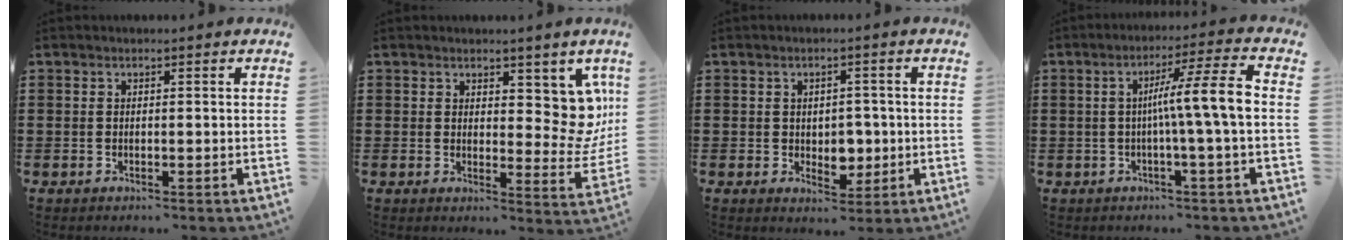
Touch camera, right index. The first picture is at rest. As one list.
[{"total": 7.2, "force": [3.7, 3.9, 4.8], "torque": [-0.047, -0.027, 0.062]}, {"total": 3.5, "force": [0.1, 3.0, 1.8], "torque": [-0.021, -0.002, -0.006]}, {"total": 8.1, "force": [-0.5, -0.6, 8.1], "torque": [-0.137, -0.005, -0.019]}]